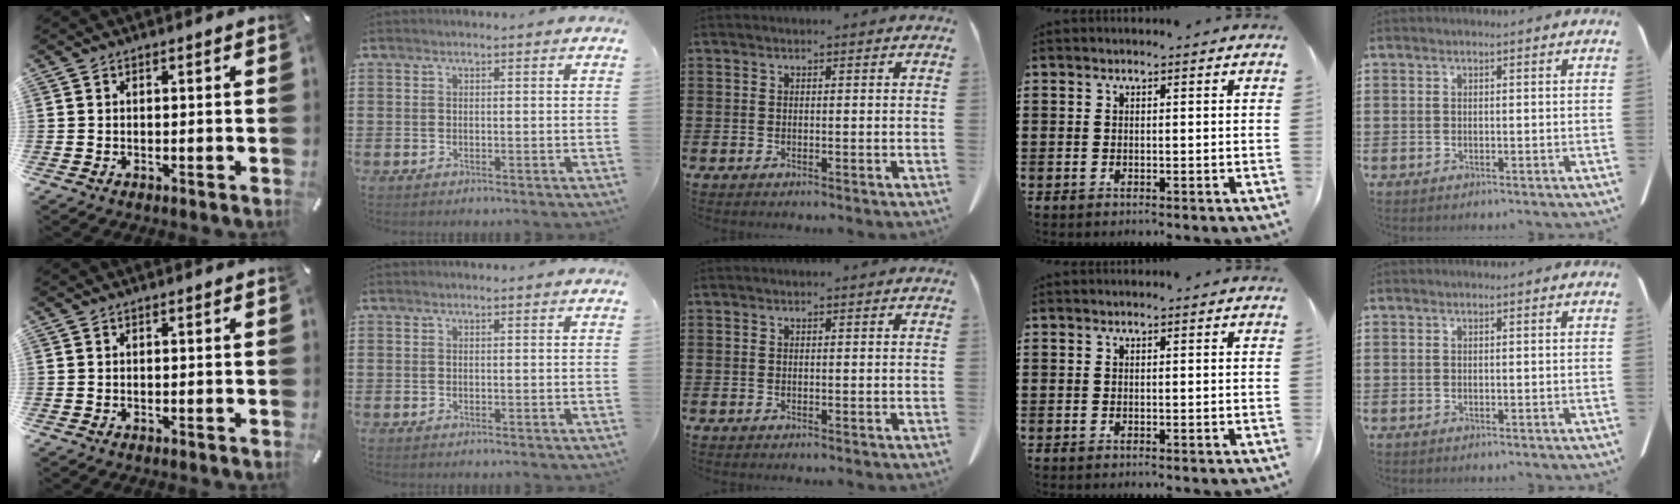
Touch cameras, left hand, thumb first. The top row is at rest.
{}